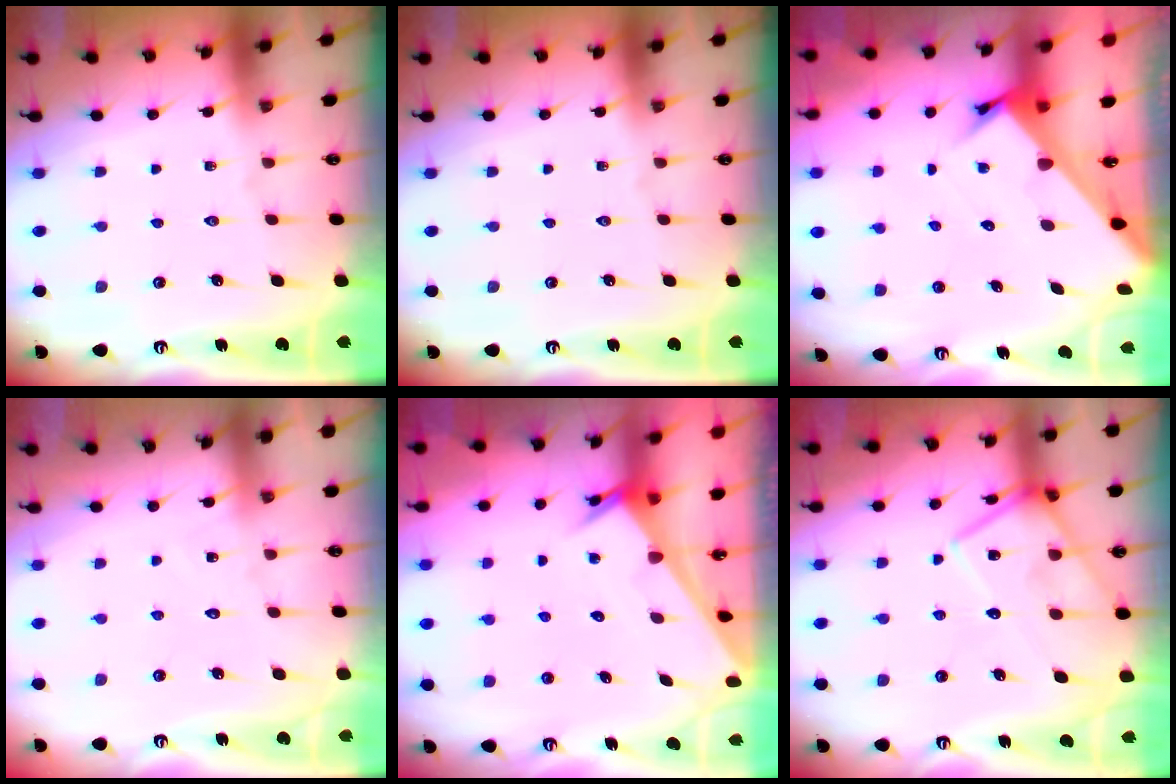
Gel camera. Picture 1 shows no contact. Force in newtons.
{"total": 0.0}
{"total": 3.0, "press": 3.0, "slide": 0.1}
{"total": 7.1, "press": 7.1, "slide": 0.5}
{"total": 2.5, "press": 2.5, "slide": 0.1}
{"total": 13.1, "press": 13.1, "slide": 0.9}